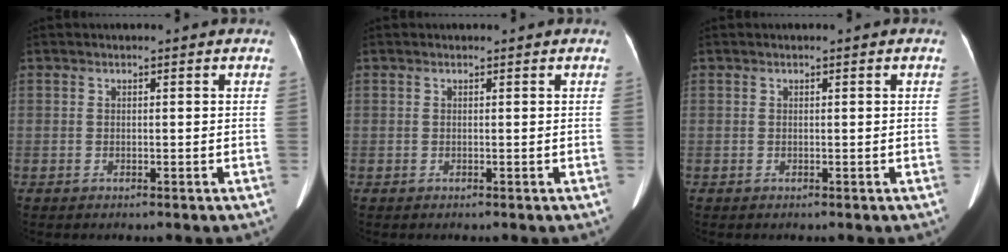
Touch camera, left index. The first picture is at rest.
{"total": 0.0}
{"total": 0.0}